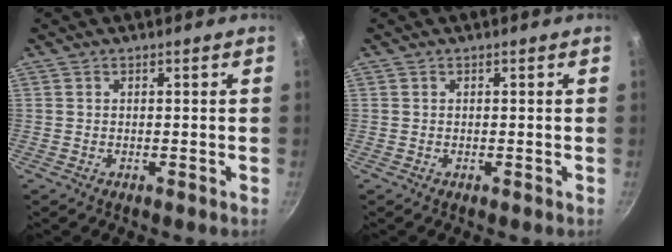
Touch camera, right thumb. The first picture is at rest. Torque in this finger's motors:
{"motor_torque": [0.00, 0.00, 0.05, 0.09, 0.00]}